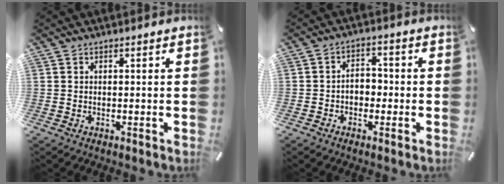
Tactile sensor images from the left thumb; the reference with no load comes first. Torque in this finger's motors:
{"motor_torque": [0.62, 1.05, -0.02, 0.02, 0.01]}